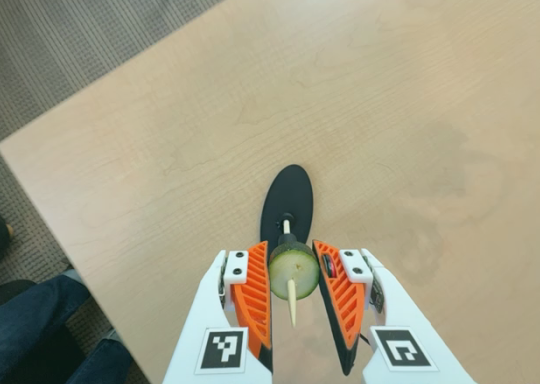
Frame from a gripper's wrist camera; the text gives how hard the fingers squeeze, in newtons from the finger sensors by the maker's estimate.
{"total": 10.6, "left": 10.9, "right": 10.4}